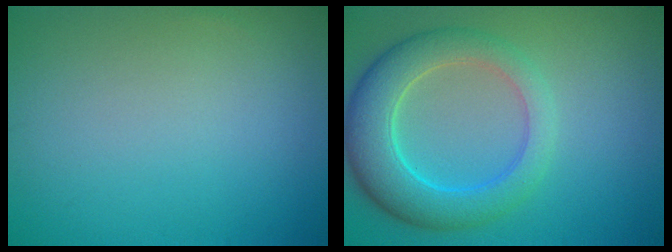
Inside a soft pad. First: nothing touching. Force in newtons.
{"total": 6.3, "press": 6.3, "slide": 0.4}